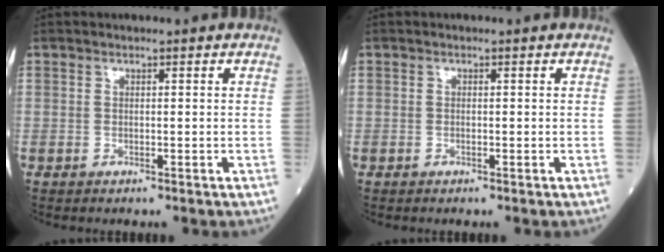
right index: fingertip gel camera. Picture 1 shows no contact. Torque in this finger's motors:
{"motor_torque": [0.00, 0.00, 0.00, 0.00]}